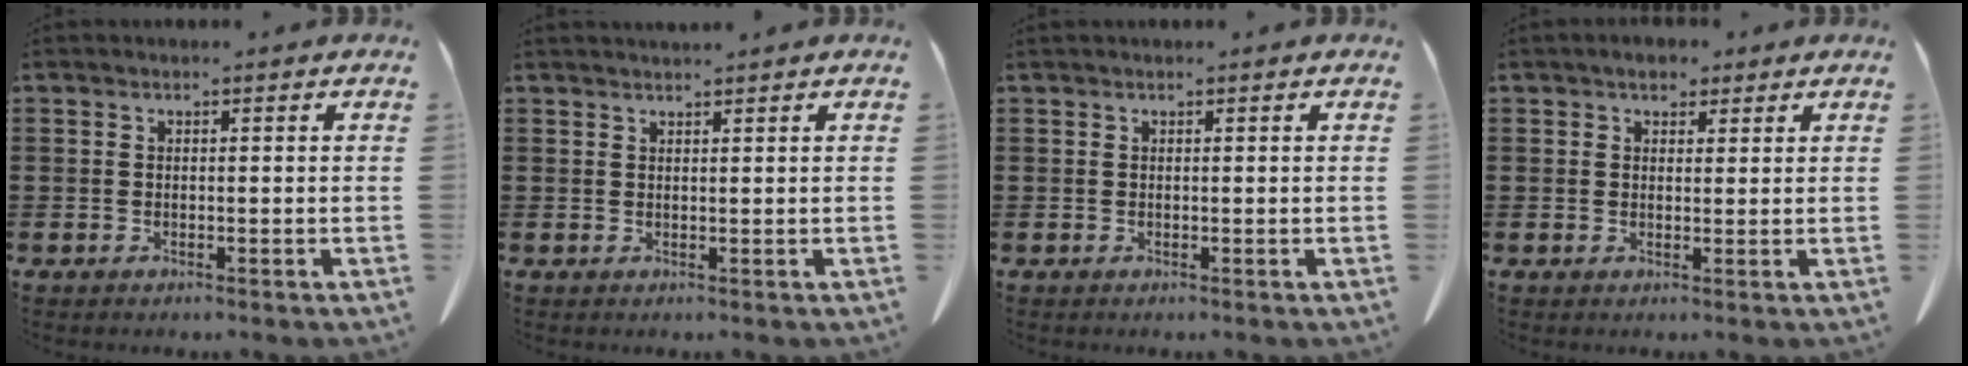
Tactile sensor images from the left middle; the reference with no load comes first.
{"total": 1.1, "force": [1.0, -0.1, 0.2], "torque": [-0.005, -0.004, 0.021]}
{"total": 0.0}
{"total": 2.9, "force": [2.2, 1.5, 1.0], "torque": [-0.018, 0.007, 0.039]}